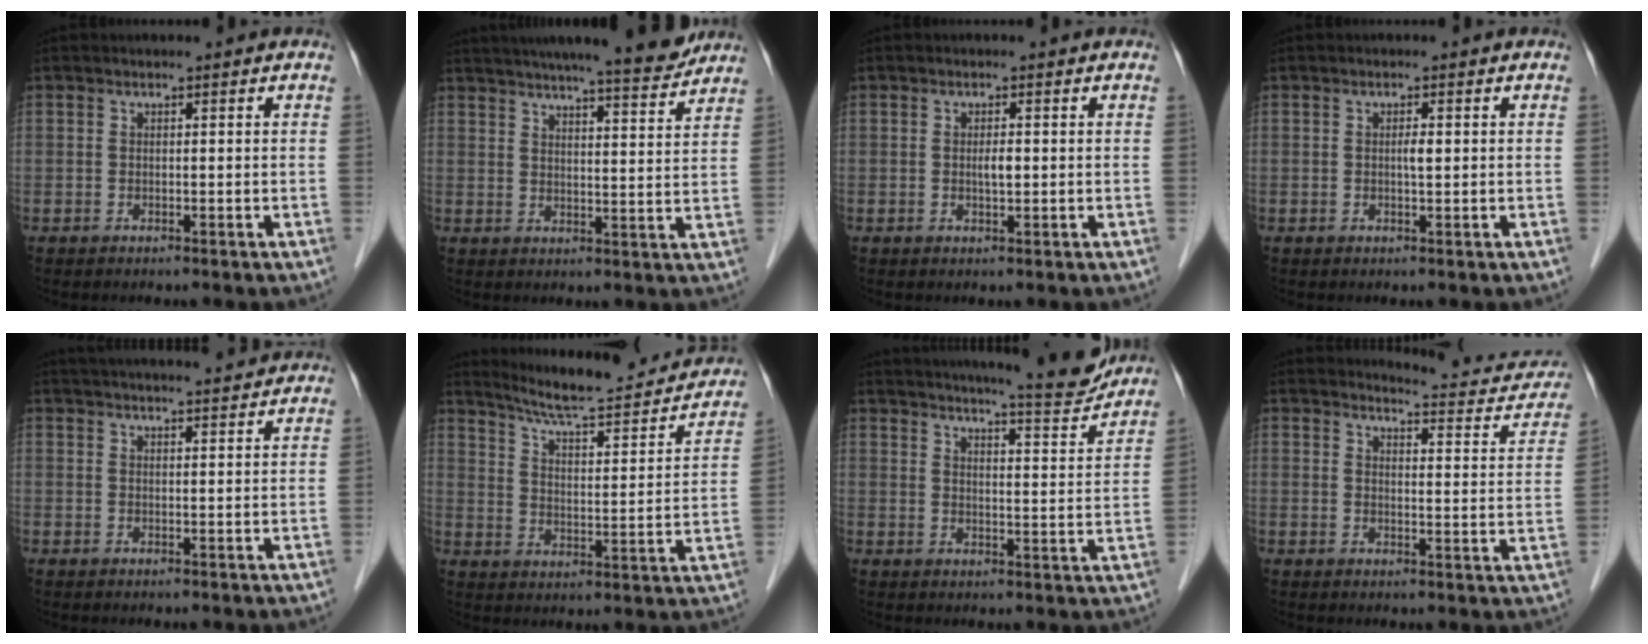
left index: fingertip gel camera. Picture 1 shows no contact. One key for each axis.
{"total": 13.9, "fx": 12.4, "fy": 0.5, "fz": 6.3, "tx": -0.095, "ty": -0.004, "tz": 0.160}
{"total": 1.5, "fx": -0.4, "fy": 0.3, "fz": 1.4, "tx": -0.027, "ty": -0.004, "tz": -0.005}
{"total": 1.3, "fx": -0.3, "fy": 0.2, "fz": 1.3, "tx": -0.023, "ty": -0.003, "tz": -0.004}
{"total": 11.1, "fx": 10.2, "fy": 0.8, "fz": 4.3, "tx": -0.067, "ty": 0.021, "tz": 0.138}
{"total": 18.2, "fx": 16.8, "fy": 1.8, "fz": 6.7, "tx": -0.104, "ty": -0.022, "tz": 0.232}
{"total": 12.9, "fx": 12.0, "fy": 0.2, "fz": 4.8, "tx": -0.071, "ty": -0.021, "tz": 0.153}
{"total": 9.5, "fx": 9.2, "fy": 1.6, "fz": 1.7, "tx": -0.007, "ty": -0.025, "tz": 0.094}